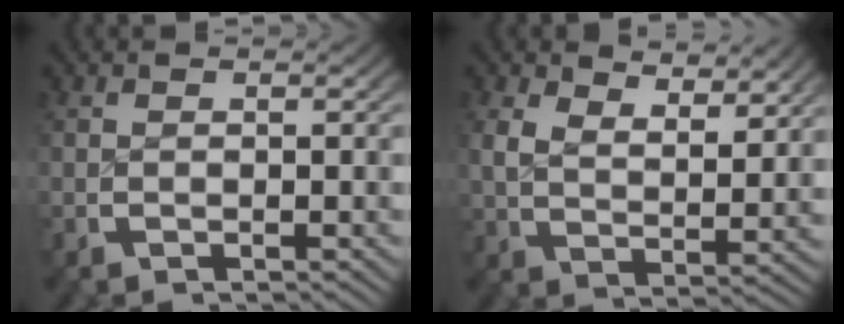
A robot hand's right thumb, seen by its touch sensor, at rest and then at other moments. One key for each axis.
{"total": 4.1, "fx": 2.7, "fy": 1.8, "fz": 2.5, "tx": -0.045, "ty": -0.016, "tz": 0.060}